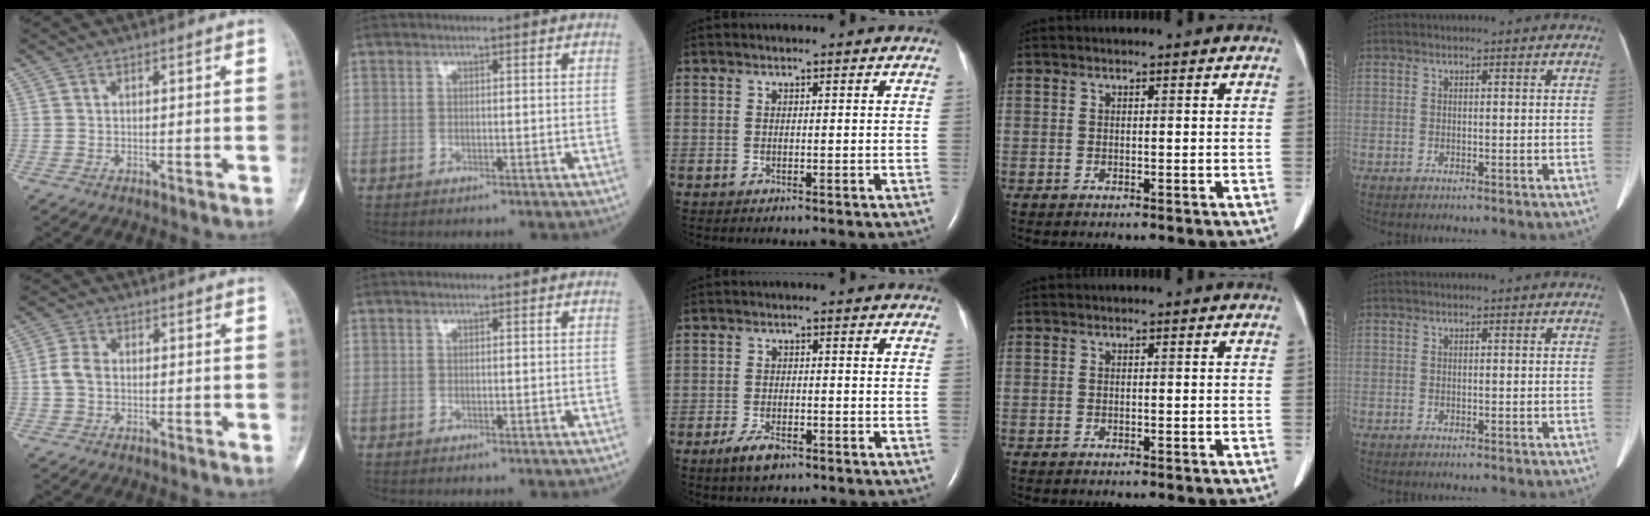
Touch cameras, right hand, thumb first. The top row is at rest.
{"thumb": {"total": 3.6, "force": [-0.3, 2.5, 2.5], "torque": [-0.054, 0.008, -0.013]}, "middle": {"total": 3.9, "force": [-2.6, 1.4, 2.5], "torque": [-0.058, -0.004, -0.043]}}